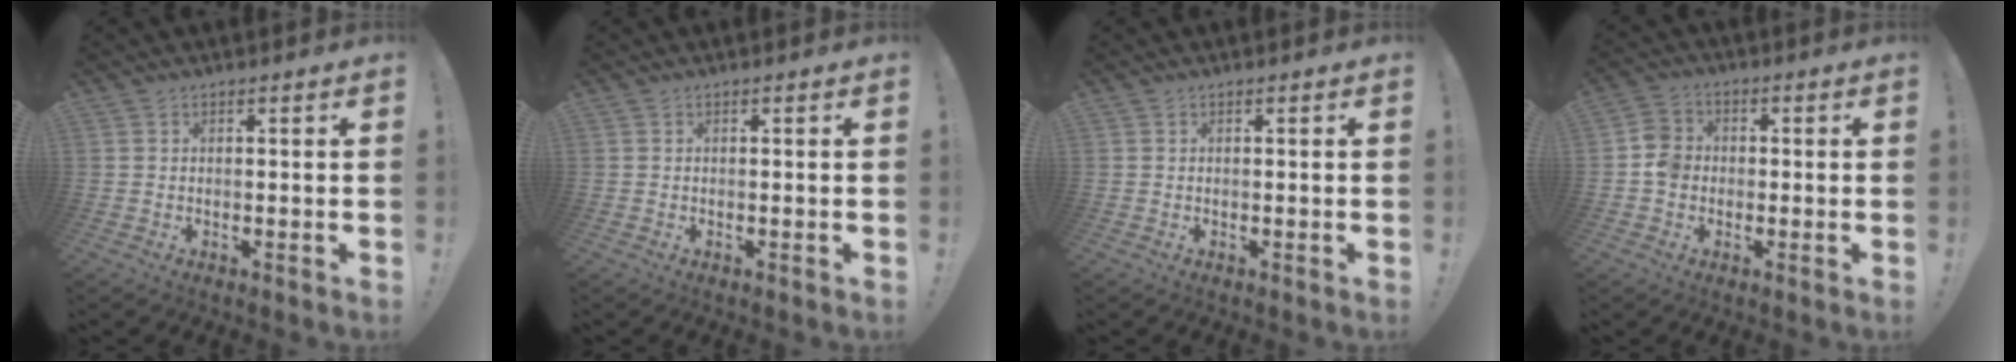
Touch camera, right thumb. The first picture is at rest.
{"total": 0.0}
{"total": 0.0}
{"total": 5.9, "force": [-1.3, 5.2, 2.5], "torque": [-0.033, 0.019, -0.020]}